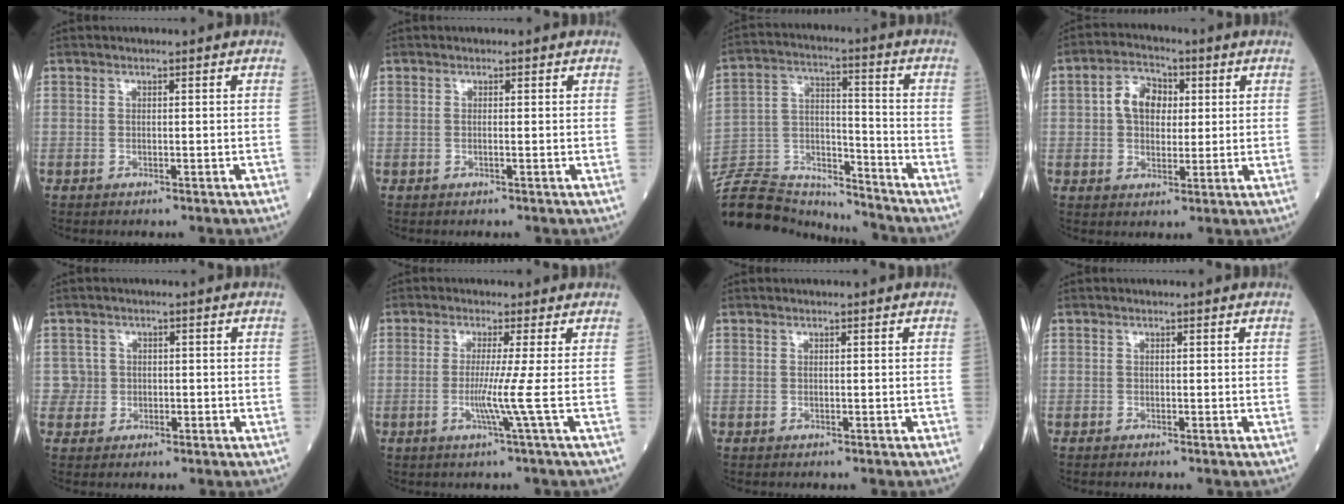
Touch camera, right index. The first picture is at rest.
{"total": 0.0}
{"total": 19.4, "force": [-18.2, 5.0, 4.3], "torque": [-0.118, 0.025, -0.305]}
{"total": 6.7, "force": [1.3, 4.6, 4.6], "torque": [-0.085, 0.020, 0.022]}
{"total": 2.5, "force": [0.0, 2.5, -0.2], "torque": [0.013, 0.007, -0.002]}
{"total": 4.2, "force": [-0.8, -2.1, 3.5], "torque": [-0.063, -0.009, -0.018]}
{"total": 0.0}
{"total": 0.0}